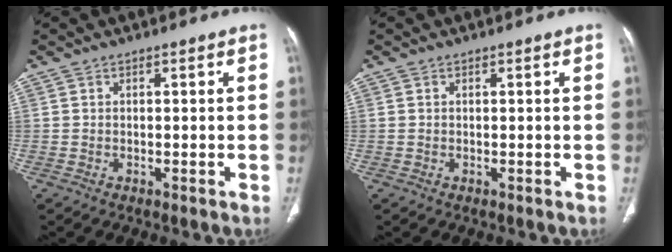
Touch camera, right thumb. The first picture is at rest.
{"total": 0.0}